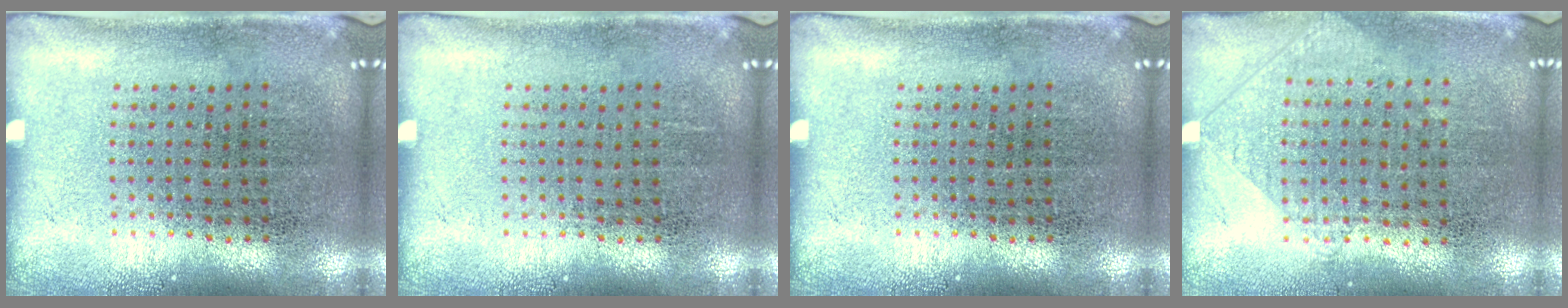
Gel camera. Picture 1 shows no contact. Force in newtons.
{"total": 0.0}
{"total": 0.0}
{"total": 0.9, "press": 0.9, "slide": 0.3}